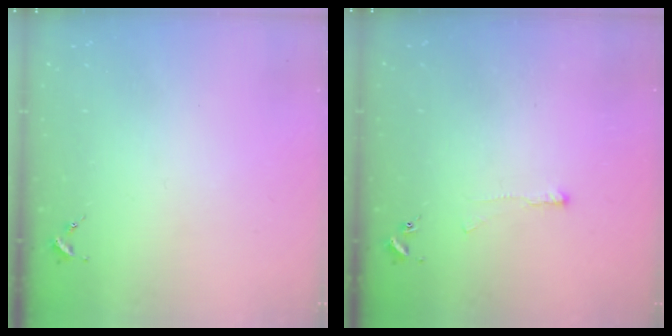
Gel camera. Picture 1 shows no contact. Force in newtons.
{"total": 3.9, "press": 3.8, "slide": 0.5}